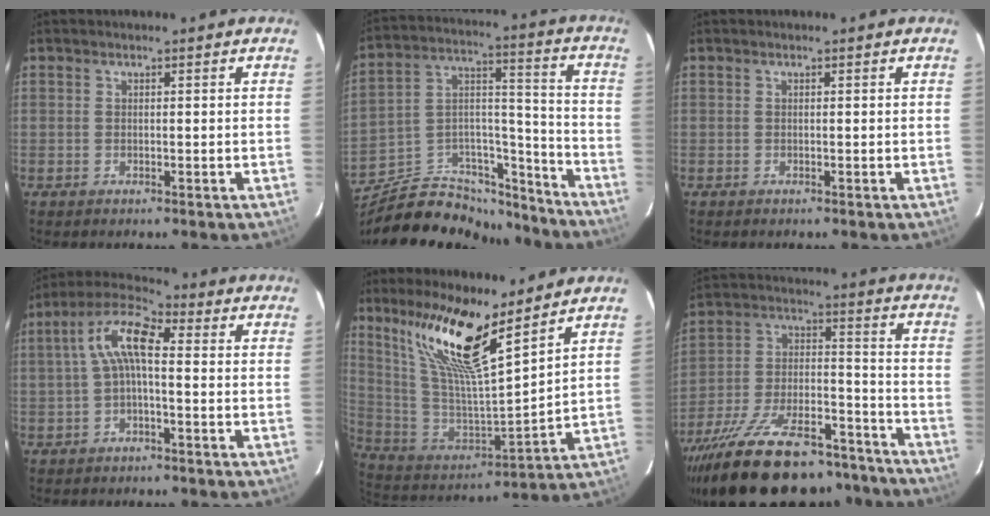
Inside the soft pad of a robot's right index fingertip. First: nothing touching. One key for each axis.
{"total": 22.0, "fx": -17.6, "fy": 9.8, "fz": 8.7, "tx": -0.163, "ty": 0.065, "tz": -0.257}
{"total": 0.0}
{"total": 8.2, "fx": 0.0, "fy": 2.6, "fz": 7.8, "tx": -0.166, "ty": 0.027, "tz": -0.004}
{"total": 18.4, "fx": 12.6, "fy": 2.3, "fz": 13.2, "tx": -0.244, "ty": -0.001, "tz": 0.246}
{"total": 29.0, "fx": -22.8, "fy": 10.9, "fz": 14.2, "tx": -0.268, "ty": 0.003, "tz": -0.325}